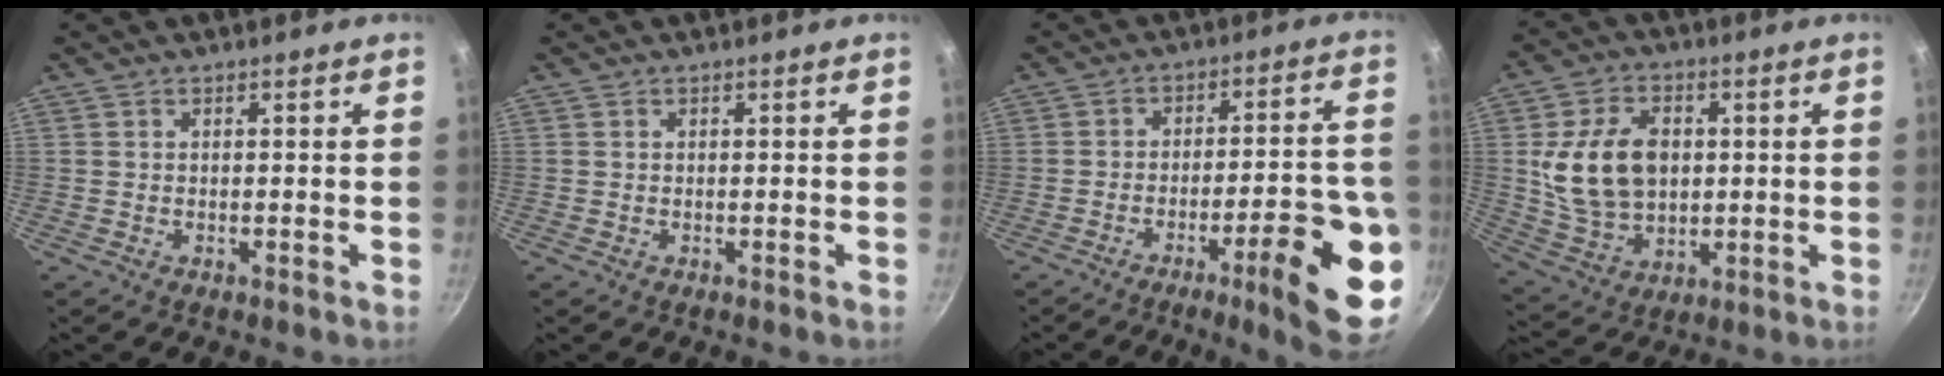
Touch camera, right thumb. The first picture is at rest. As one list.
[{"total": 0.0}, {"total": 17.3, "force": [-7.2, 4.3, 15.1], "torque": [-0.169, 0.032, -0.095]}, {"total": 15.0, "force": [1.6, 10.8, 10.2], "torque": [-0.164, -0.003, 0.040]}]